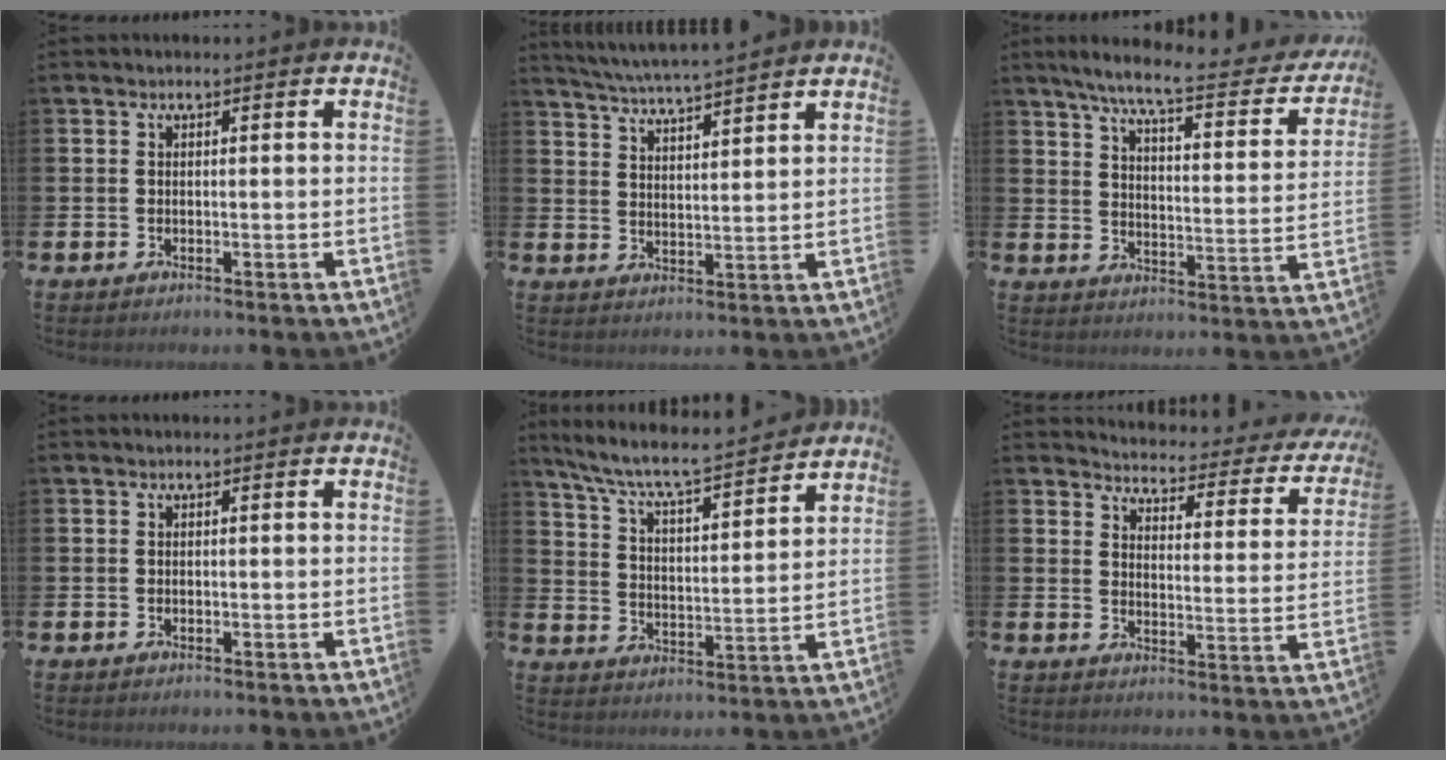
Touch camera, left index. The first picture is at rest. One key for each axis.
{"total": 5.5, "fx": 5.4, "fy": -0.3, "fz": 1.0, "tx": -0.042, "ty": -0.030, "tz": 0.096}
{"total": 7.8, "fx": 6.6, "fy": 0.8, "fz": 4.0, "tx": -0.101, "ty": -0.046, "tz": 0.106}
{"total": 0.0}
{"total": 7.4, "fx": 7.0, "fy": 0.4, "fz": 2.5, "tx": -0.082, "ty": -0.054, "tz": 0.117}
{"total": 3.4, "fx": 3.2, "fy": 0.8, "fz": 0.6, "tx": -0.029, "ty": -0.035, "tz": 0.046}